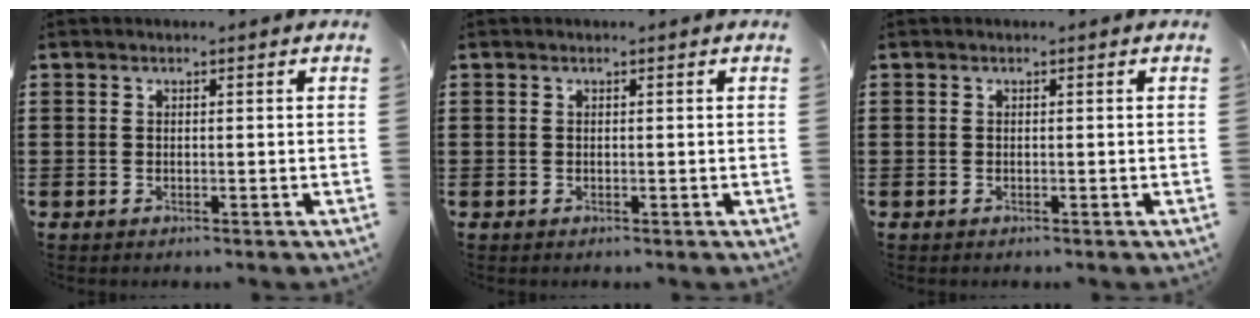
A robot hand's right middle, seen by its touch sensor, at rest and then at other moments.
{"total": 0.0}
{"total": 0.0}